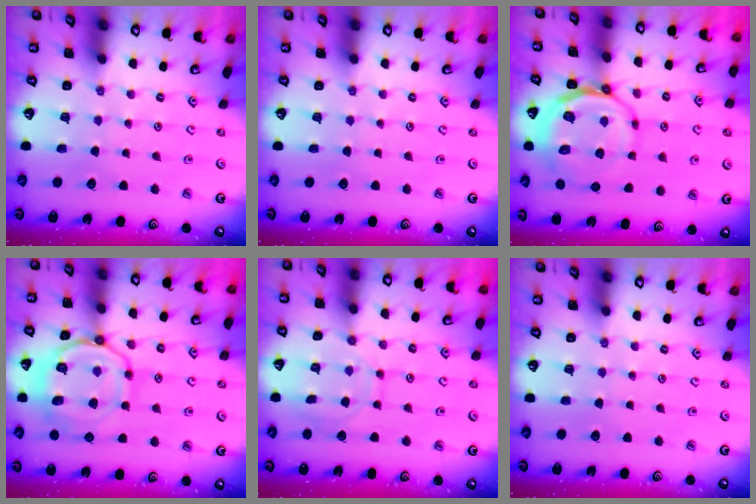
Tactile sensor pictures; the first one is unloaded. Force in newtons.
{"total": 0.0}
{"total": 10.8, "press": 10.4, "slide": 2.7}
{"total": 15.8, "press": 15.7, "slide": 1.7}
{"total": 11.0, "press": 11.0, "slide": 0.8}
{"total": 0.0}